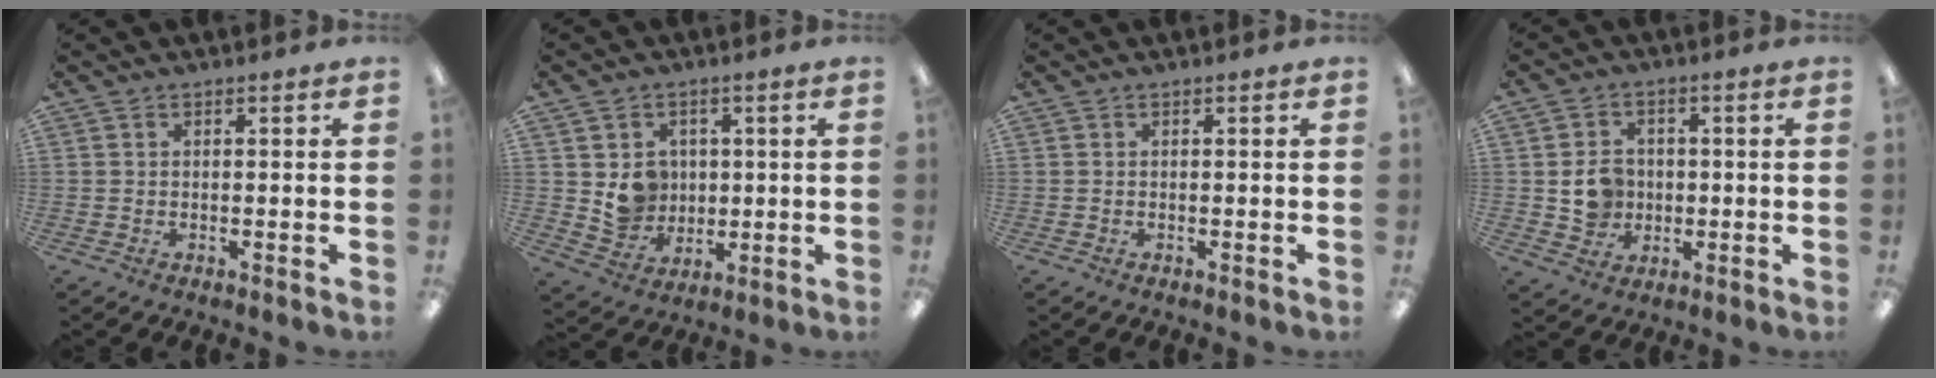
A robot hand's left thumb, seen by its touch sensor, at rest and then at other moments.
{"total": 7.5, "force": [2.0, 7.0, 1.8], "torque": [-0.019, -0.010, 0.044]}
{"total": 0.0}
{"total": 7.1, "force": [0.0, 6.5, 3.0], "torque": [-0.041, 0.012, 0.005]}